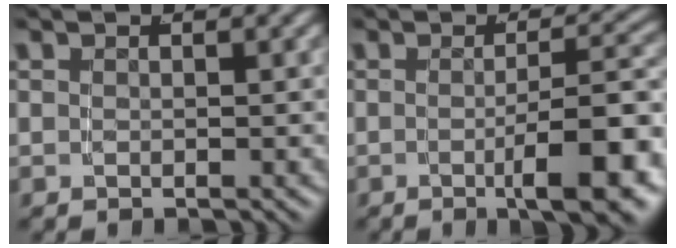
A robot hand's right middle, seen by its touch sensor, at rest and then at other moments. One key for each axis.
{"total": 6.4, "fx": -2.4, "fy": 1.1, "fz": 5.8, "tx": -0.069, "ty": -0.002, "tz": -0.036}